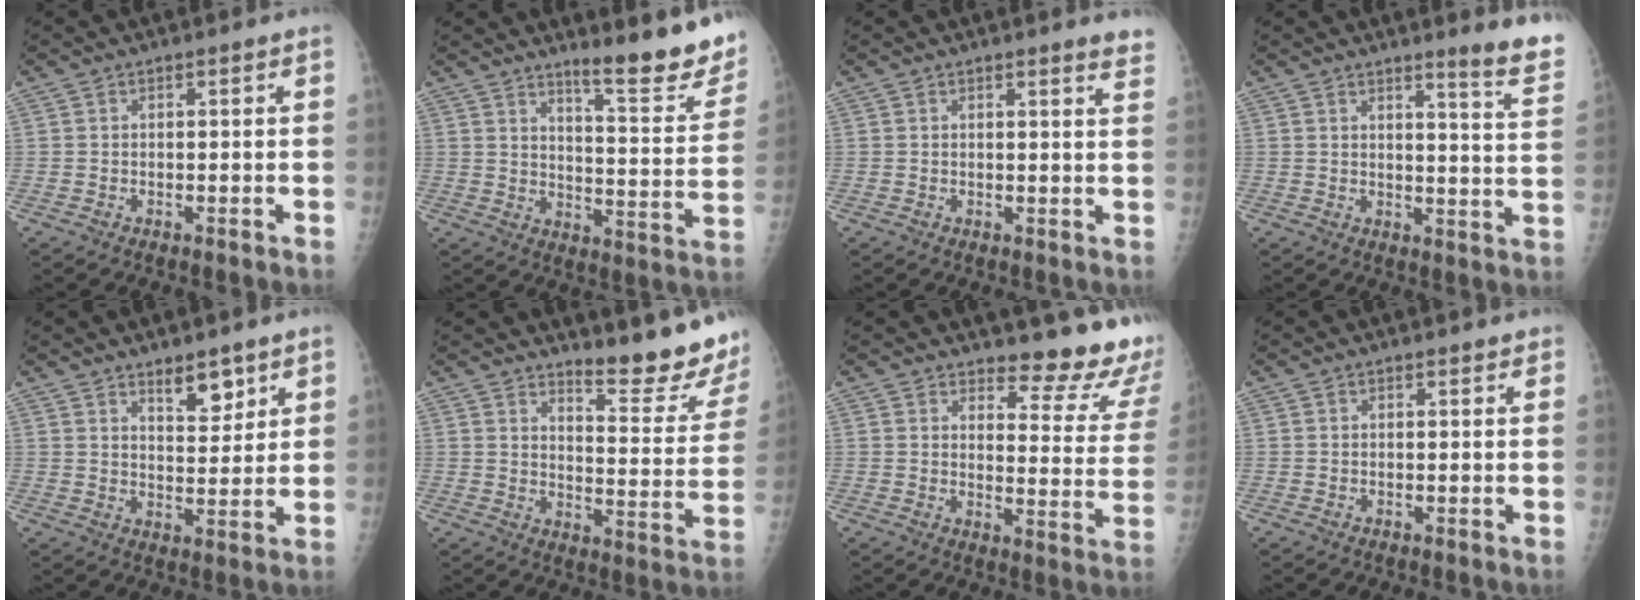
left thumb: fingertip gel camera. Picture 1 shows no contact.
{"total": 15.2, "force": [11.5, 2.4, 9.6], "torque": [-0.099, -0.092, 0.158]}
{"total": 3.5, "force": [3.2, 0.2, 1.5], "torque": [-0.016, -0.019, 0.021]}
{"total": 9.3, "force": [7.5, -0.1, 5.5], "torque": [-0.053, -0.065, 0.080]}
{"total": 6.4, "force": [4.2, 2.7, 3.9], "torque": [-0.038, -0.032, 0.067]}
{"total": 13.7, "force": [12.2, 1.3, 6.0], "torque": [-0.057, -0.139, 0.155]}
{"total": 13.6, "force": [12.5, 2.8, 4.6], "torque": [-0.025, -0.140, 0.137]}
{"total": 0.8, "force": [0.7, 0.3, 0.3], "torque": [-0.003, -0.003, 0.008]}